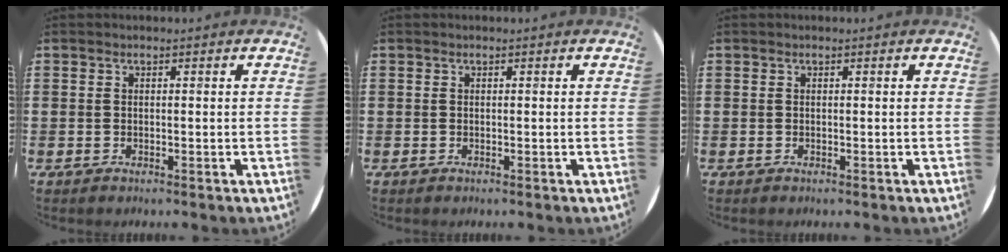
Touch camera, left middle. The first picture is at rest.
{"total": 0.0}
{"total": 0.0}